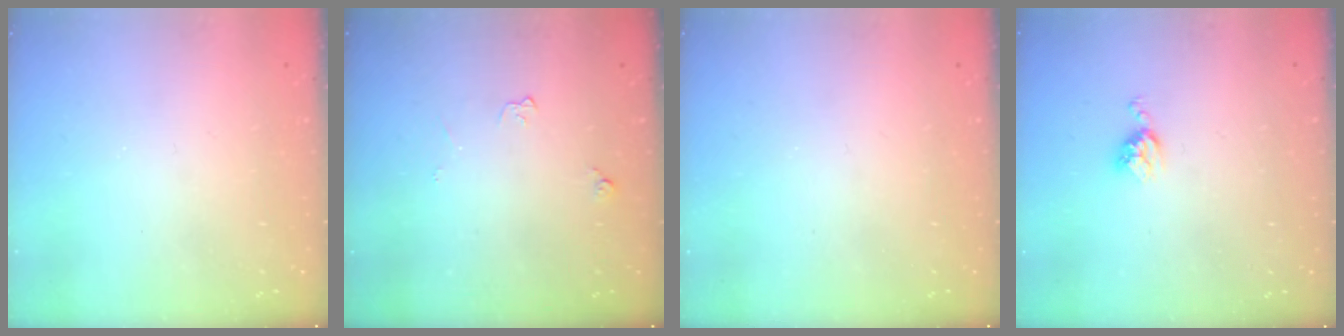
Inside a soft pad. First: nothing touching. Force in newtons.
{"total": 3.7, "press": 3.6, "slide": 0.9}
{"total": 0.0}
{"total": 5.5, "press": 5.5, "slide": 0.7}